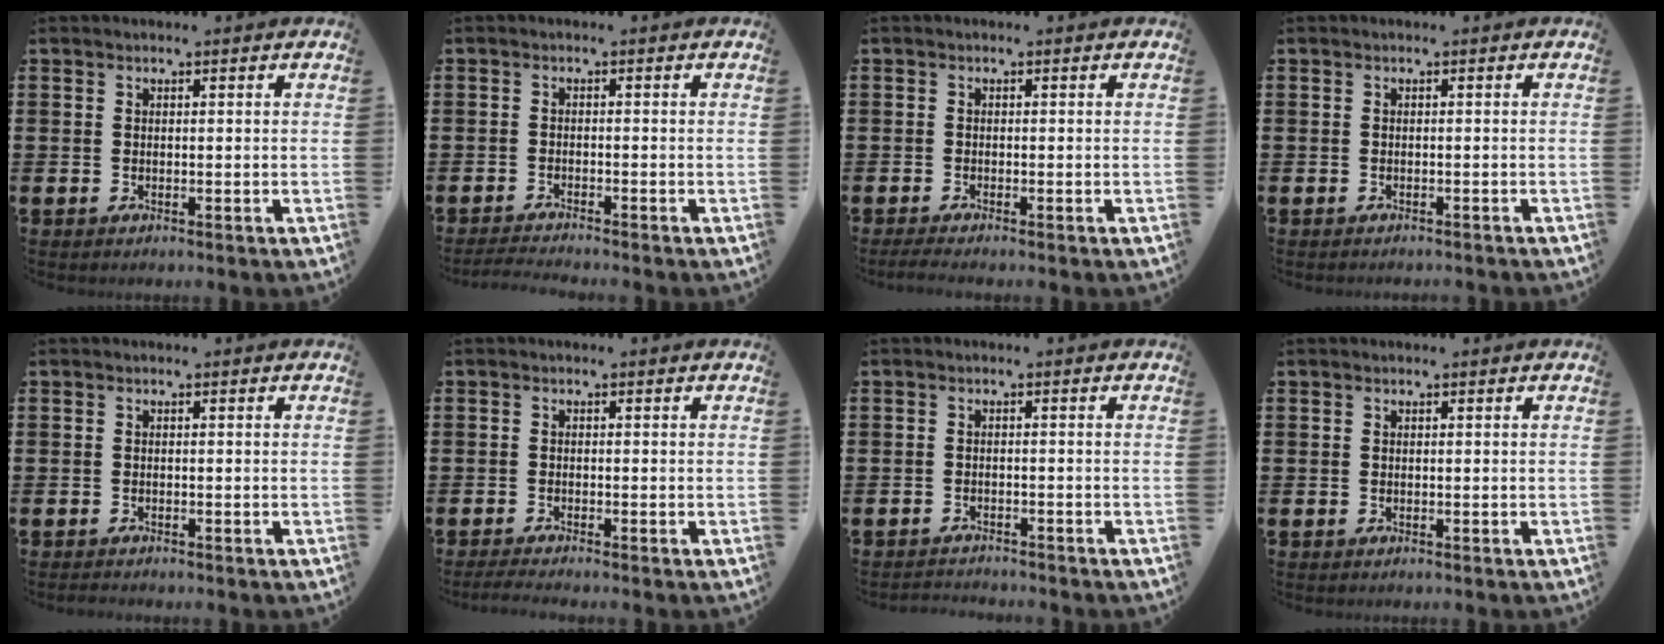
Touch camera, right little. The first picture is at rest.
{"total": 1.4, "force": [-1.3, -0.1, 0.4], "torque": [-0.006, 0.002, -0.026]}
{"total": 0.9, "force": [-0.6, 0.0, 0.7], "torque": [-0.009, -0.003, -0.011]}
{"total": 0.0}
{"total": 0.0}
{"total": 1.1, "force": [-0.8, 0.0, 0.8], "torque": [-0.012, -0.002, -0.016]}
{"total": 0.9, "force": [-0.9, -0.1, -0.3], "torque": [0.002, 0.005, -0.019]}
{"total": 0.0}